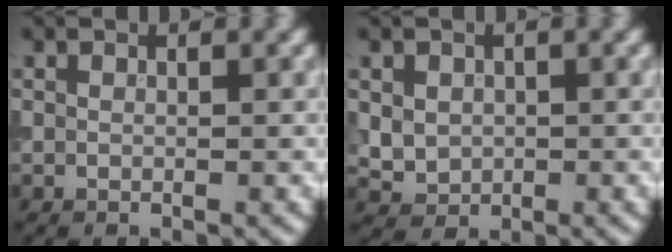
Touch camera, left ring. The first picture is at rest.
{"total": 2.8, "force": [0.2, 2.4, 1.3], "torque": [-0.027, -0.001, 0.009]}